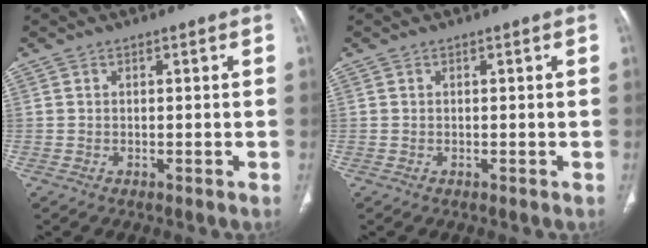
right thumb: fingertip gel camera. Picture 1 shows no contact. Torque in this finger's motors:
{"motor_torque": [0.24, 0.05, 0.09, -0.26, 0.04]}